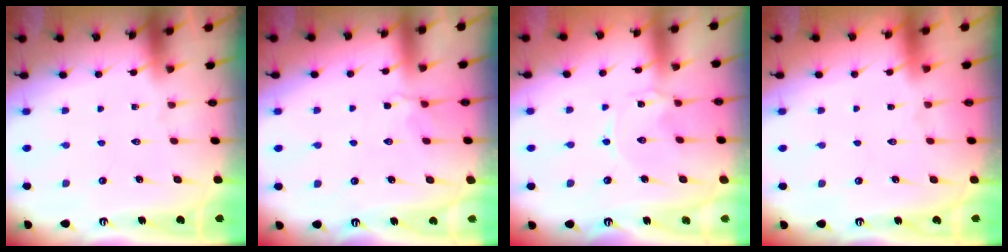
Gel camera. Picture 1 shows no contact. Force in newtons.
{"total": 2.2, "press": 1.9, "slide": 1.2}
{"total": 0.0}
{"total": 1.5, "press": 1.5, "slide": 0.1}